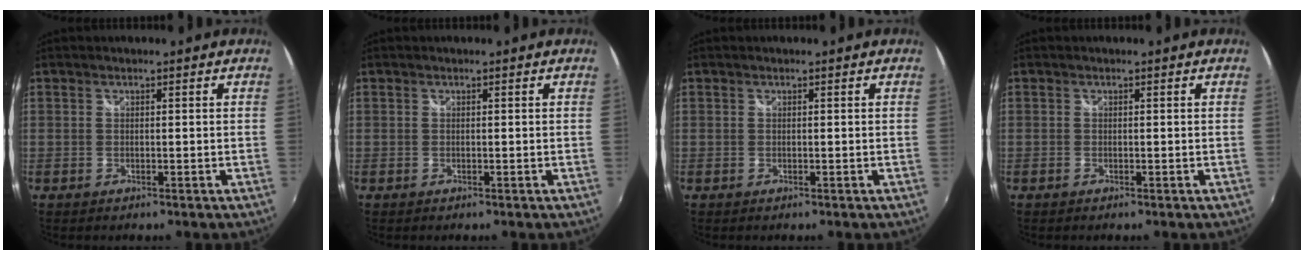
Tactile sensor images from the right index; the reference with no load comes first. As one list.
[{"total": 0.0}, {"total": 0.0}, {"total": 0.0}]